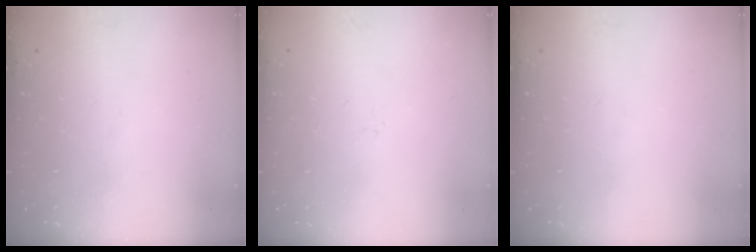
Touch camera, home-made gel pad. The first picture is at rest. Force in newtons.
{"total": 0.0}
{"total": 0.0}